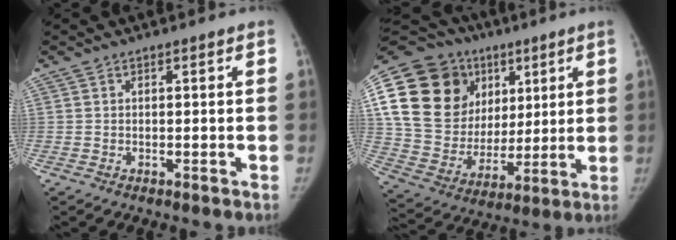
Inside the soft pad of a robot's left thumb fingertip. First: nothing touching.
{"total": 28.8, "force": [10.0, 21.6, 16.1], "torque": [-0.294, 0.035, 0.193]}